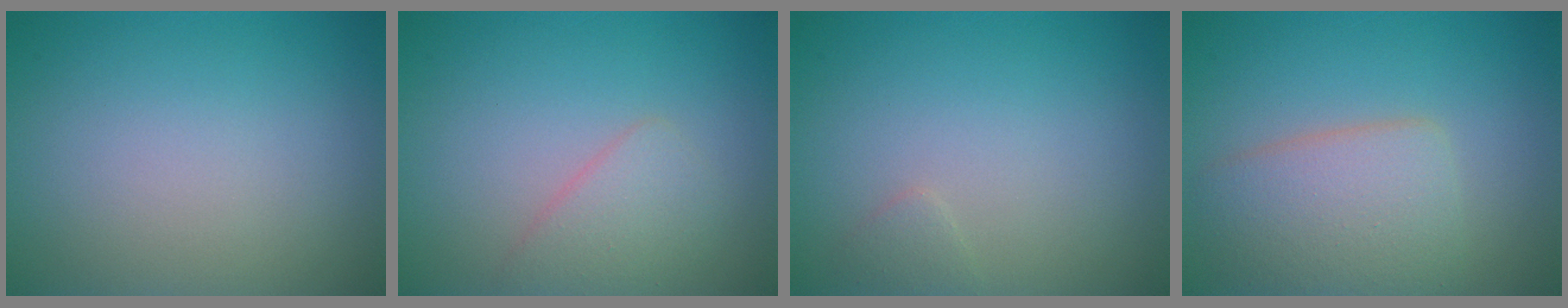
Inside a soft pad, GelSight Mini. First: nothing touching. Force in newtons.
{"total": 2.1, "press": 2.1, "slide": 0.1}
{"total": 0.8, "press": 0.7, "slide": 0.1}
{"total": 4.8, "press": 4.8, "slide": 0.2}